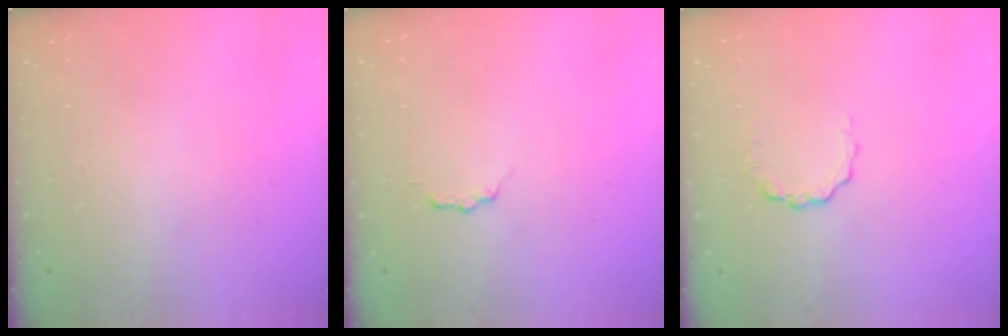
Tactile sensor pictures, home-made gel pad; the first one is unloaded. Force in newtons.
{"total": 2.1, "press": 2.0, "slide": 0.3}
{"total": 3.8, "press": 3.7, "slide": 0.4}